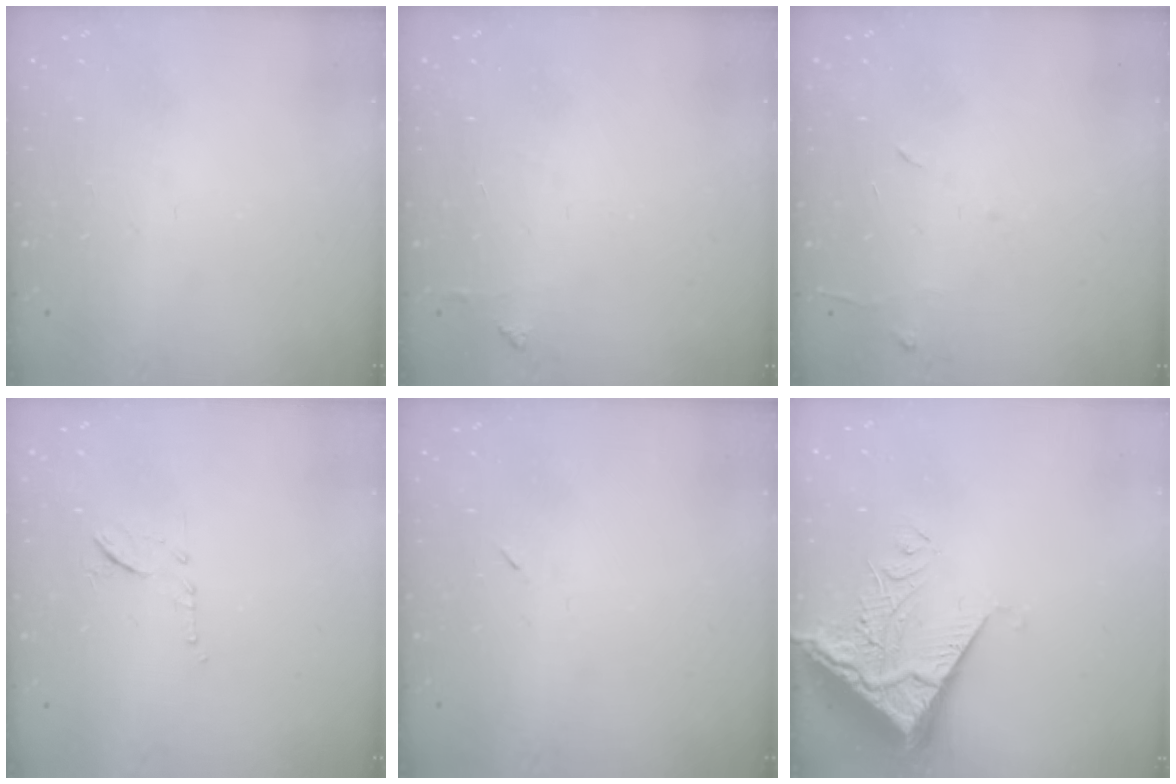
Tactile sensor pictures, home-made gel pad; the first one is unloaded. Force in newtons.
{"total": 3.5, "press": 3.4, "slide": 0.5}
{"total": 5.8, "press": 5.7, "slide": 0.6}
{"total": 7.8, "press": 7.8, "slide": 0.3}
{"total": 2.6, "press": 2.3, "slide": 1.2}
{"total": 7.5, "press": 7.4, "slide": 1.0}